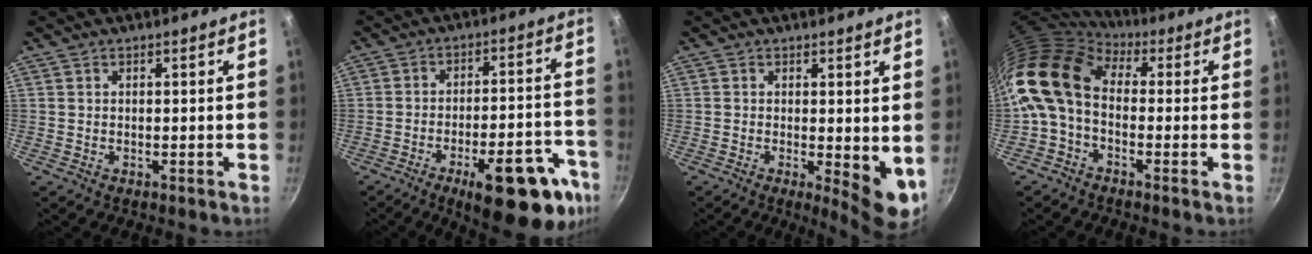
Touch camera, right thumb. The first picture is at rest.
{"total": 19.9, "force": [-10.6, 7.1, 15.3], "torque": [-0.151, 0.048, -0.139]}
{"total": 6.8, "force": [-0.2, 2.2, 6.5], "torque": [-0.080, -0.016, 0.003]}
{"total": 13.8, "force": [0.4, 9.3, 10.1], "torque": [-0.197, 0.026, -0.013]}